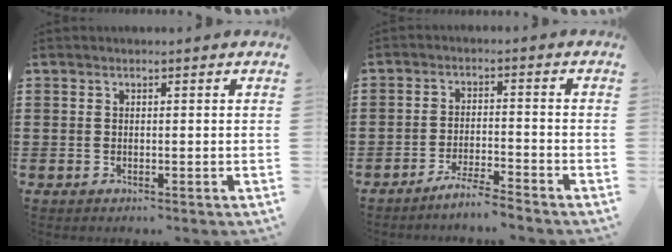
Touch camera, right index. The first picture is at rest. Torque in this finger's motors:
{"motor_torque": [-0.80, 1.34, -1.05, -0.21]}